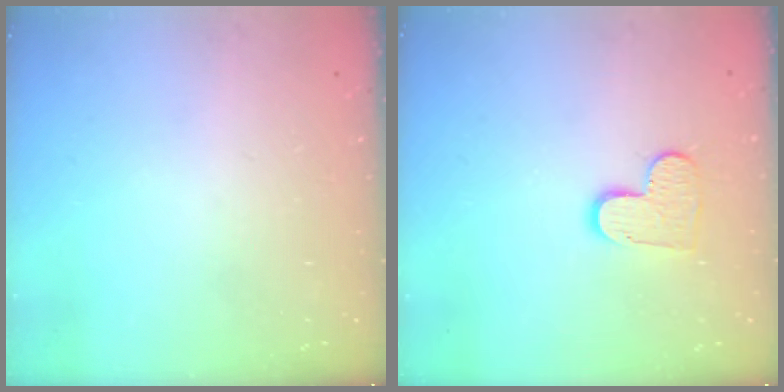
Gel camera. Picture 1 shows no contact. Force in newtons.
{"total": 8.1, "press": 8.1, "slide": 0.1}